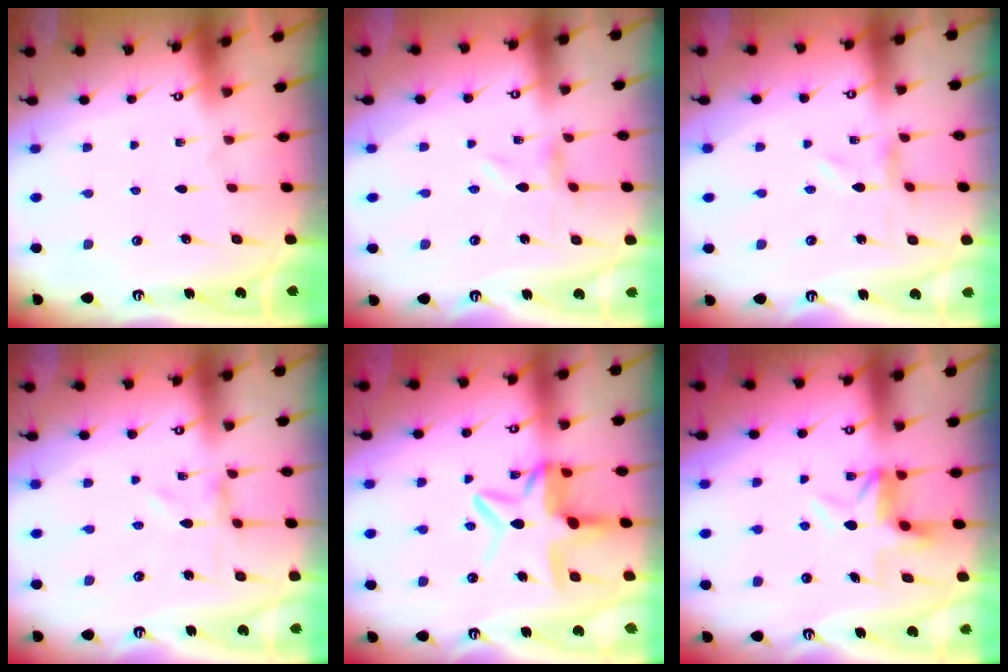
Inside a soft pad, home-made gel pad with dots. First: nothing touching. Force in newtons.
{"total": 0.0}
{"total": 0.0}
{"total": 0.0}
{"total": 11.5, "press": 11.4, "slide": 1.4}
{"total": 5.4, "press": 5.4, "slide": 0.3}